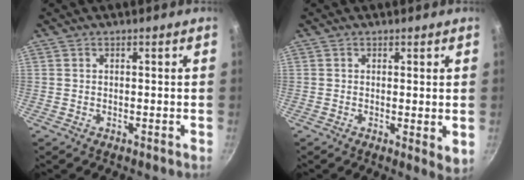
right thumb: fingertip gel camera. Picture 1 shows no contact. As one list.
[{"total": 3.7, "force": [0.4, 1.4, 3.4], "torque": [-0.046, -0.013, 0.005]}]